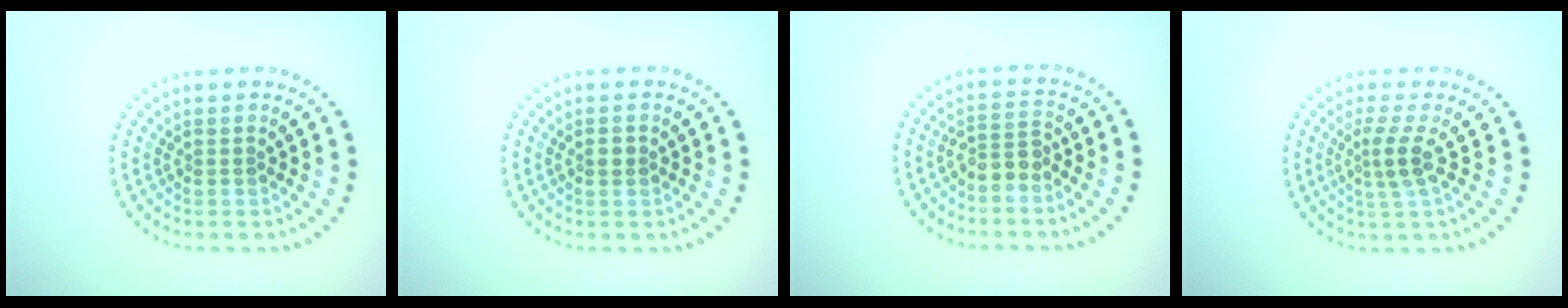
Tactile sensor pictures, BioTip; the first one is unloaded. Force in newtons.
{"total": 1.1, "press": 1.1, "slide": 0.1}
{"total": 2.0, "press": 1.7, "slide": 1.2}
{"total": 2.5, "press": 1.8, "slide": 1.7}